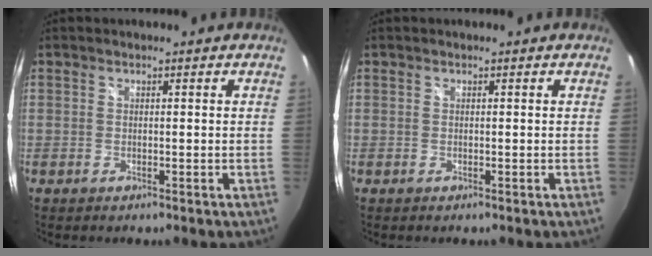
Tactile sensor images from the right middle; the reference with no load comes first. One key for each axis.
{"total": 0.0}